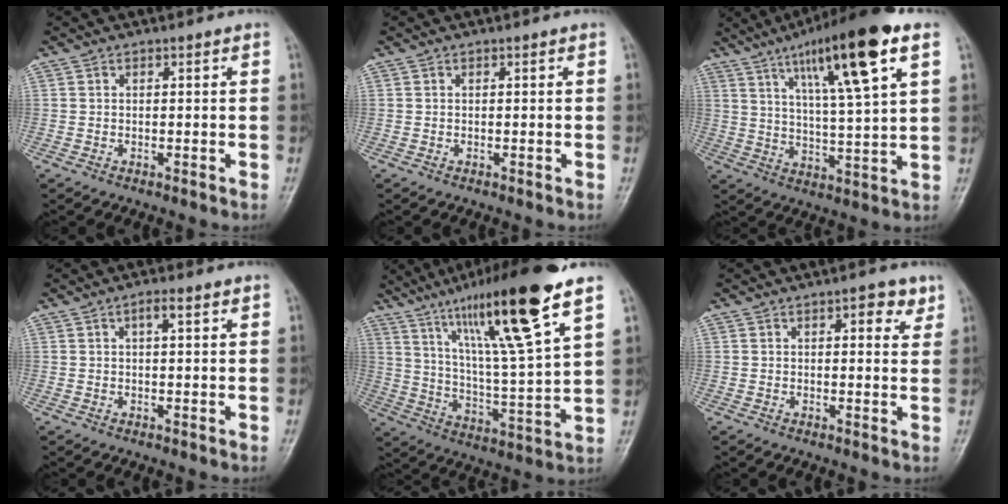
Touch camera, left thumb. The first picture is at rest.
{"total": 0.0}
{"total": 18.2, "force": [9.2, 2.7, 15.5], "torque": [-0.246, -0.022, 0.151]}
{"total": 2.4, "force": [1.1, 0.7, 2.0], "torque": [-0.035, 0.004, 0.018]}
{"total": 21.8, "force": [13.0, 2.1, 17.3], "torque": [-0.282, -0.045, 0.222]}
{"total": 4.1, "force": [2.2, 2.0, 2.8], "torque": [-0.018, -0.007, 0.023]}